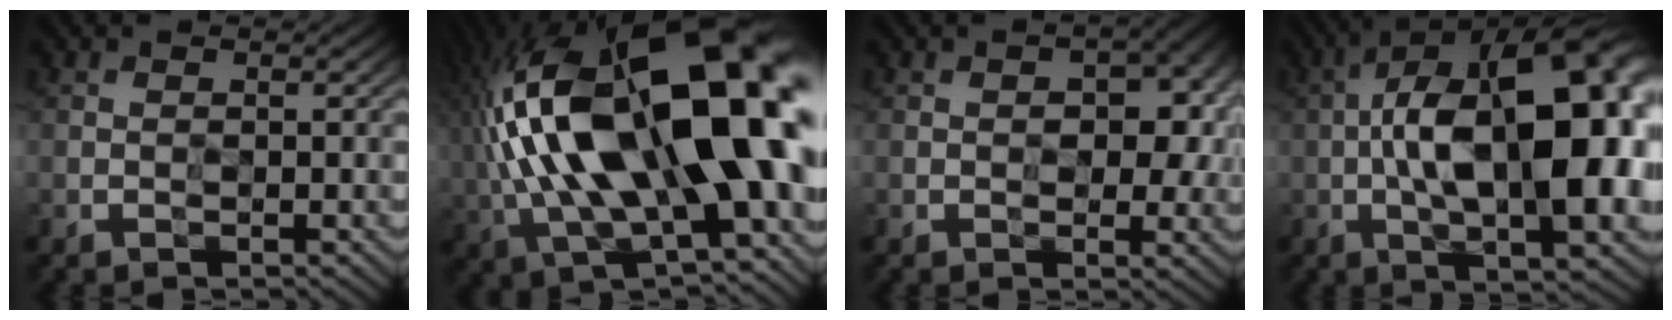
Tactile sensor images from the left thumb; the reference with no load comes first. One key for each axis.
{"total": 21.5, "fx": 1.5, "fy": 10.1, "fz": 18.9, "tx": -0.381, "ty": -0.022, "tz": 0.032}
{"total": 8.3, "fx": 0.5, "fy": 5.2, "fz": 6.5, "tx": -0.069, "ty": 0.001, "tz": 0.008}
{"total": 19.0, "fx": -0.9, "fy": 8.6, "fz": 16.9, "tx": -0.266, "ty": 0.019, "tz": -0.029}